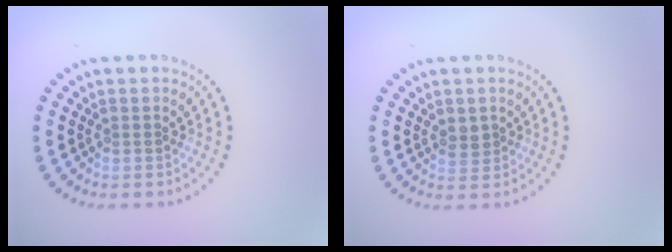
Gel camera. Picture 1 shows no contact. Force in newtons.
{"total": 1.4, "press": 1.4, "slide": 0.5}